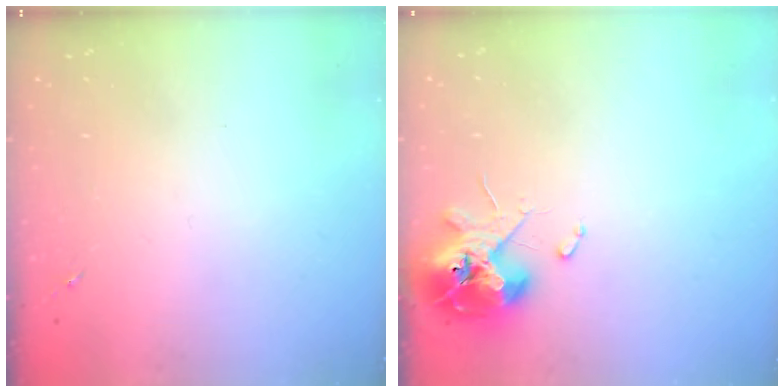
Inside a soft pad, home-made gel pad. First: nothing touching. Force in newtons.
{"total": 13.0, "press": 12.8, "slide": 1.8}